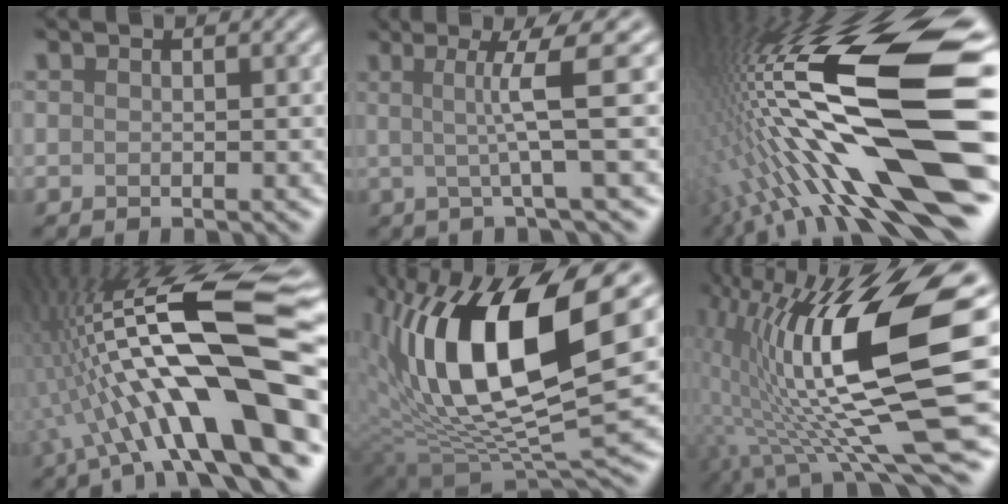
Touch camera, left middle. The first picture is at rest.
{"total": 5.0, "force": [-0.1, 0.2, 5.0], "torque": [-0.087, 0.005, 0.006]}
{"total": 19.3, "force": [-2.9, 3.7, 18.7], "torque": [-0.313, 0.009, -0.058]}
{"total": 15.1, "force": [-1.8, 3.4, 14.6], "torque": [-0.237, 0.027, -0.026]}
{"total": 14.0, "force": [2.3, 5.6, 12.7], "torque": [-0.242, -0.001, 0.046]}
{"total": 14.5, "force": [0.9, 3.2, 14.1], "torque": [-0.234, -0.003, 0.021]}